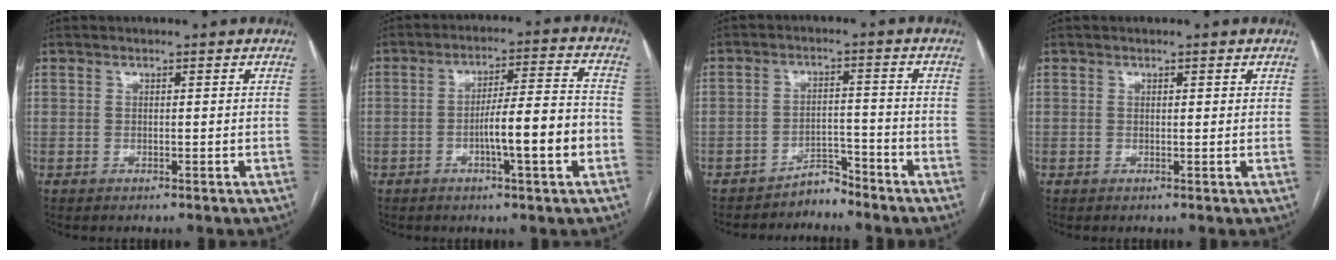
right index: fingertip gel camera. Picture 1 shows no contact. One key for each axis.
{"total": 9.9, "fx": -3.0, "fy": 0.5, "fz": 9.4, "tx": -0.152, "ty": 0.011, "tz": -0.047}
{"total": 3.4, "fx": -3.2, "fy": 0.9, "fz": 0.0, "tx": 0.006, "ty": -0.001, "tz": -0.054}
{"total": 0.6, "fx": 0.4, "fy": 0.1, "fz": 0.4, "tx": -0.009, "ty": -0.001, "tz": 0.004}